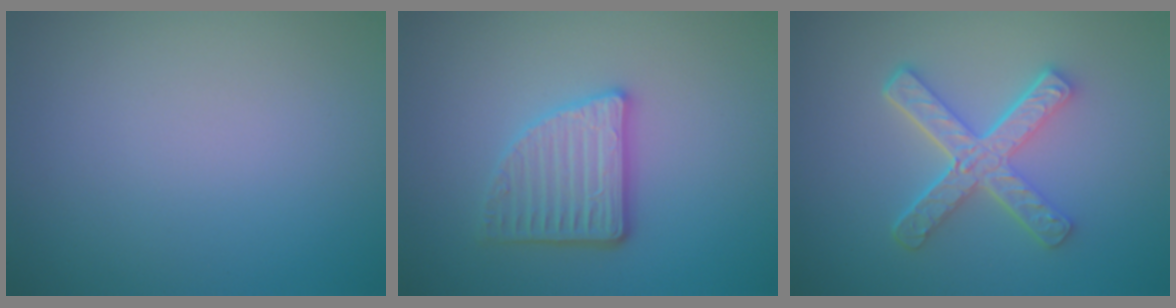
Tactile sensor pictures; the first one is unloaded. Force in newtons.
{"total": 3.6, "press": 3.1, "slide": 1.7}
{"total": 5.1, "press": 3.7, "slide": 3.4}